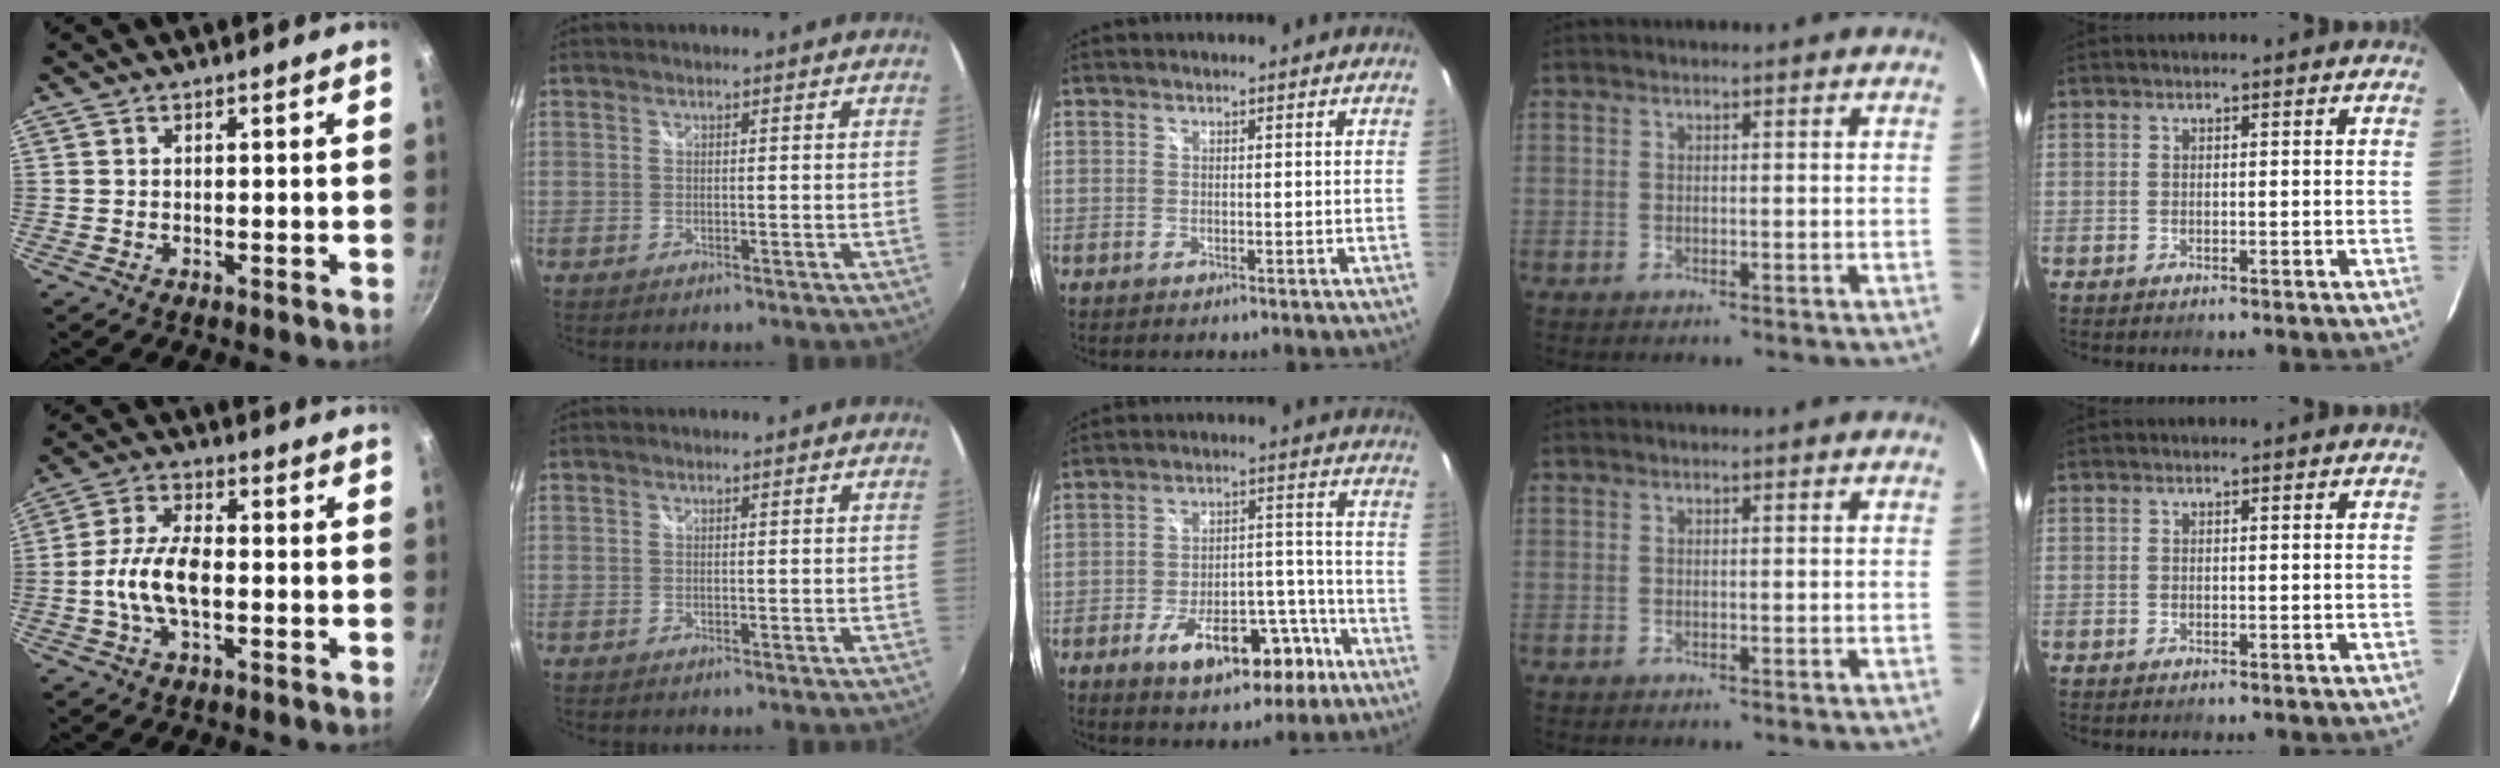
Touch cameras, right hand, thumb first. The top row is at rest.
{"thumb": {"total": 9.8, "force": [-1.6, 4.9, 8.4], "torque": [-0.161, 0.026, -0.039]}, "middle": {"total": 14.5, "force": [-8.2, 6.9, 9.7], "torque": [-0.166, 0.023, -0.109]}}